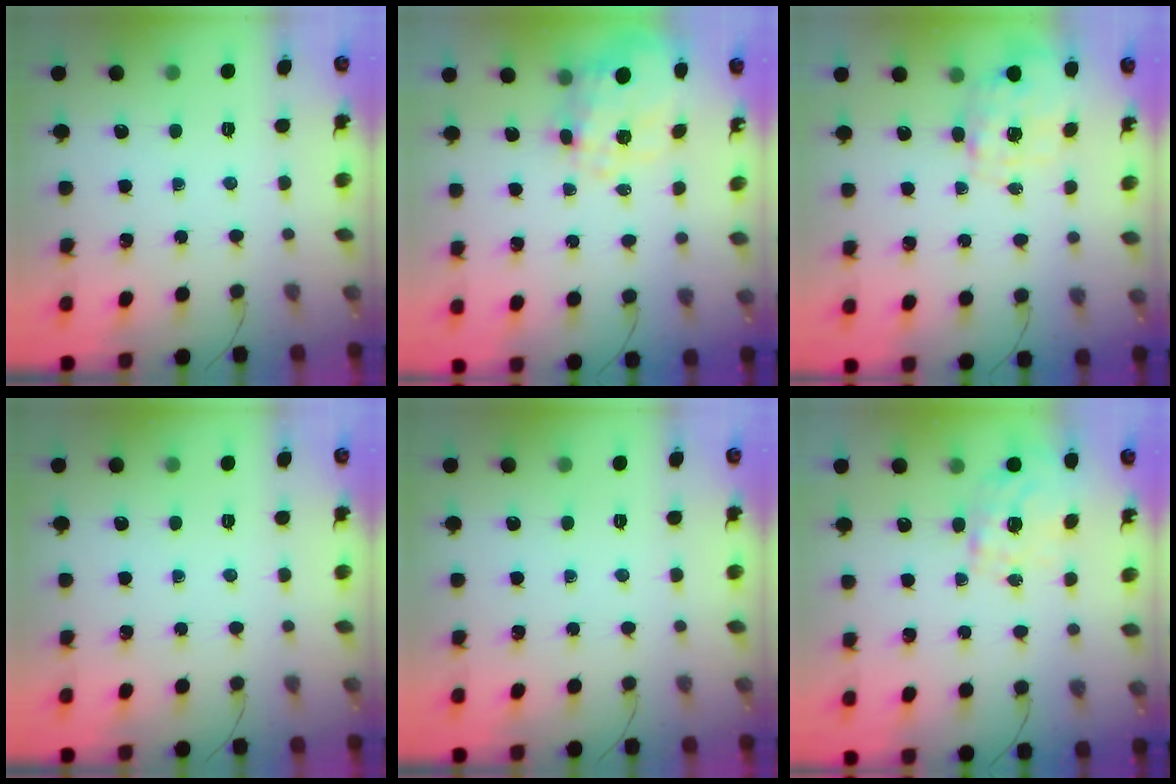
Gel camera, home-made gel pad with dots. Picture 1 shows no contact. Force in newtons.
{"total": 11.3, "press": 11.2, "slide": 1.4}
{"total": 2.8, "press": 2.6, "slide": 0.9}
{"total": 0.0}
{"total": 0.0}
{"total": 1.4, "press": 1.2, "slide": 0.7}